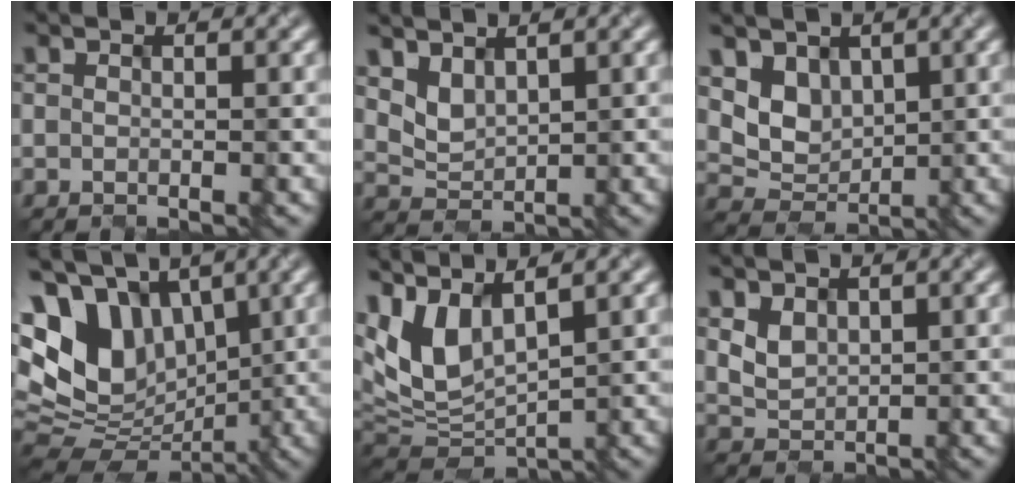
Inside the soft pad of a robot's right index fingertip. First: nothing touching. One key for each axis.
{"total": 2.3, "fx": 1.6, "fy": 1.2, "fz": 1.1, "tx": -0.031, "ty": -0.005, "tz": 0.037}
{"total": 4.1, "fx": 1.5, "fy": 3.2, "fz": 2.2, "tx": -0.046, "ty": -0.007, "tz": 0.025}
{"total": 12.4, "fx": 3.7, "fy": 8.7, "fz": 8.0, "tx": -0.165, "ty": 0.018, "tz": 0.066}
{"total": 7.1, "fx": 2.8, "fy": 3.6, "fz": 5.5, "tx": -0.135, "ty": 0.003, "tz": 0.055}
{"total": 2.0, "fx": 0.9, "fy": 1.5, "fz": 1.0, "tx": -0.025, "ty": -0.003, "tz": 0.022}